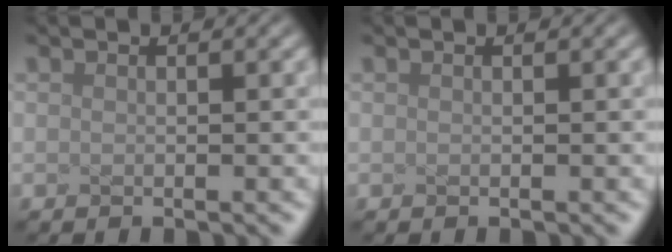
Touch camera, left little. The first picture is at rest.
{"total": 0.0}